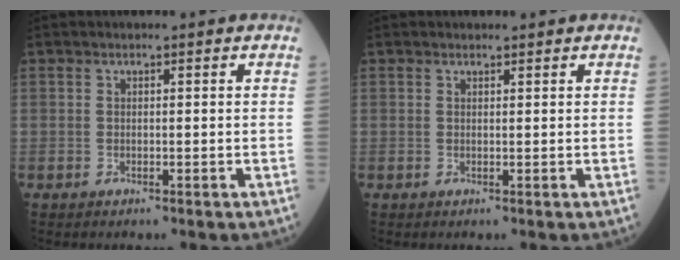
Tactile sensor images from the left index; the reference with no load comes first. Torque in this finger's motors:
{"motor_torque": [-0.63, -1.31, -0.28, -0.01]}